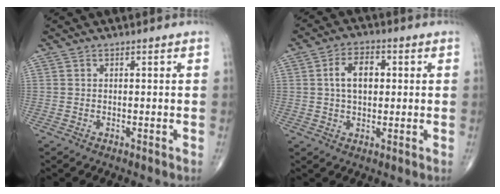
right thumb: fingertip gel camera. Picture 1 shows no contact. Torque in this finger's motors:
{"motor_torque": [0.37, 1.97, 0.96, 0.34, 0.01]}